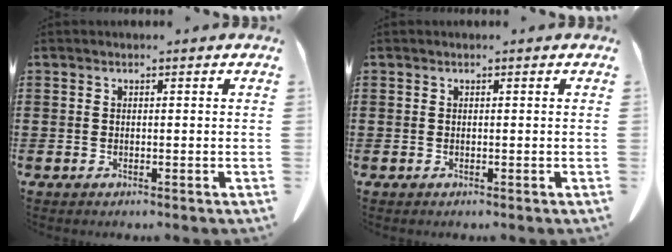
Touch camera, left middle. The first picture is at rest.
{"total": 0.0}